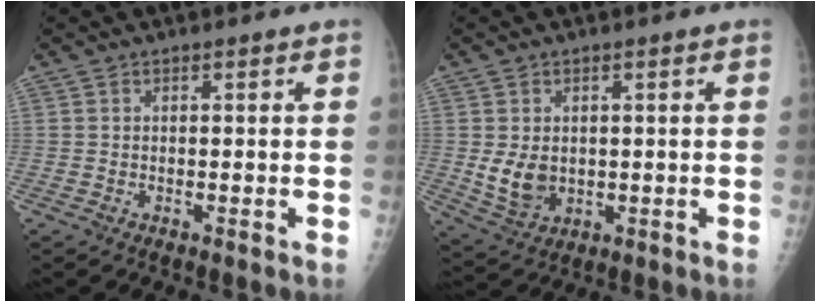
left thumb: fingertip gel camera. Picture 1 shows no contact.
{"total": 6.3, "force": [0.3, 4.7, 4.1], "torque": [-0.057, -0.015, 0.023]}